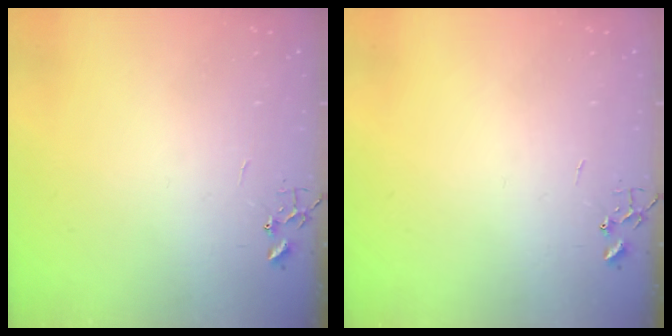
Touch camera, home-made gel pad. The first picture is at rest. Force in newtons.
{"total": 0.0}